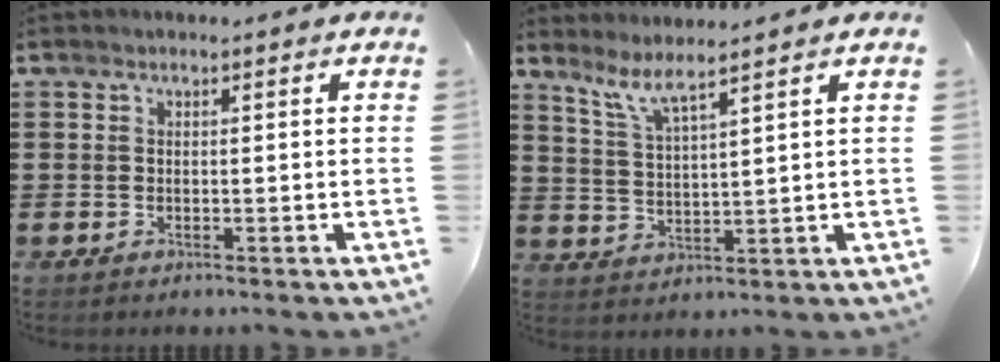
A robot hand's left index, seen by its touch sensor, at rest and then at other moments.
{"total": 4.6, "force": [4.0, -0.2, 2.3], "torque": [-0.059, -0.019, 0.070]}